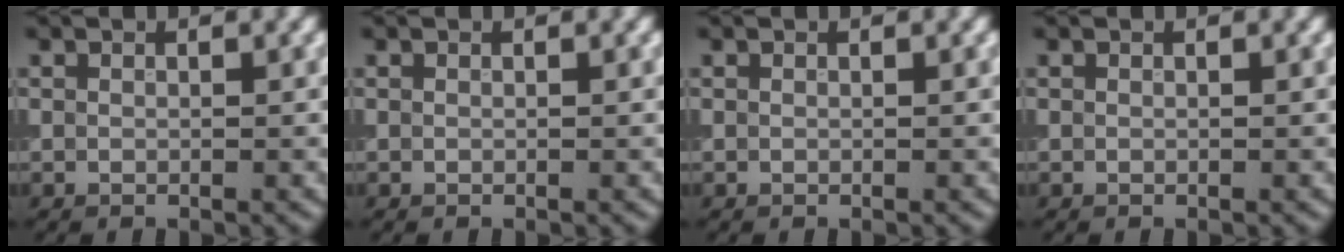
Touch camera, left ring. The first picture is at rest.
{"total": 0.0}
{"total": 0.0}
{"total": 0.0}